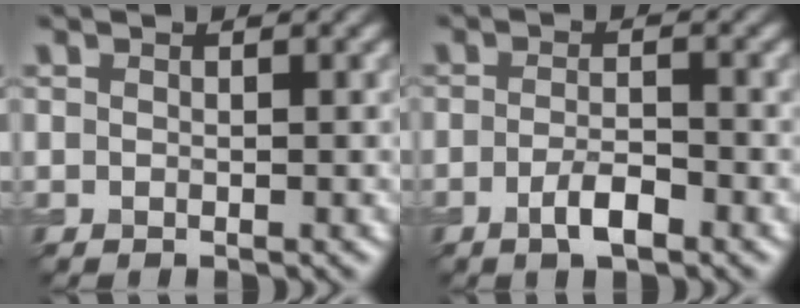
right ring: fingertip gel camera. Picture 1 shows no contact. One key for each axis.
{"total": 2.5, "fx": -1.3, "fy": 0.7, "fz": 2.1, "tx": -0.040, "ty": 0.002, "tz": -0.027}